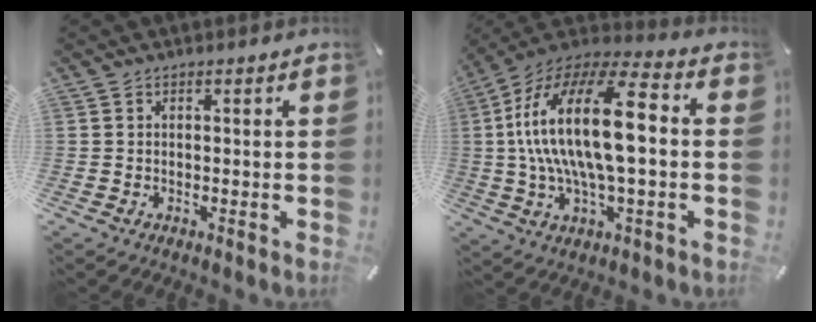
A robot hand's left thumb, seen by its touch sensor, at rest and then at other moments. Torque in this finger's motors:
{"motor_torque": [1.98, 3.03, 2.77, 0.00, 1.05]}